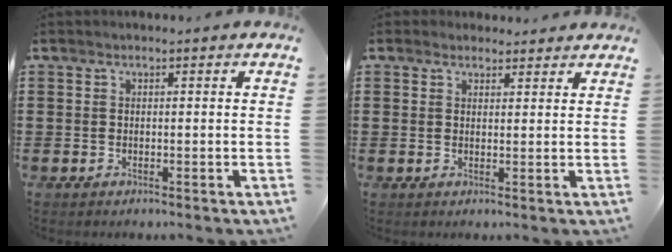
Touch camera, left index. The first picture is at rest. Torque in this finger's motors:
{"motor_torque": [2.14, 0.00, 0.04, -0.02]}